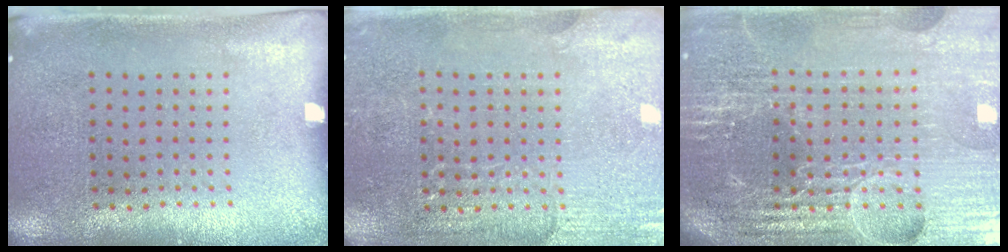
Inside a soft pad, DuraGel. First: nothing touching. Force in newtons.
{"total": 2.9, "press": 2.9, "slide": 0.4}
{"total": 6.3, "press": 5.6, "slide": 3.0}